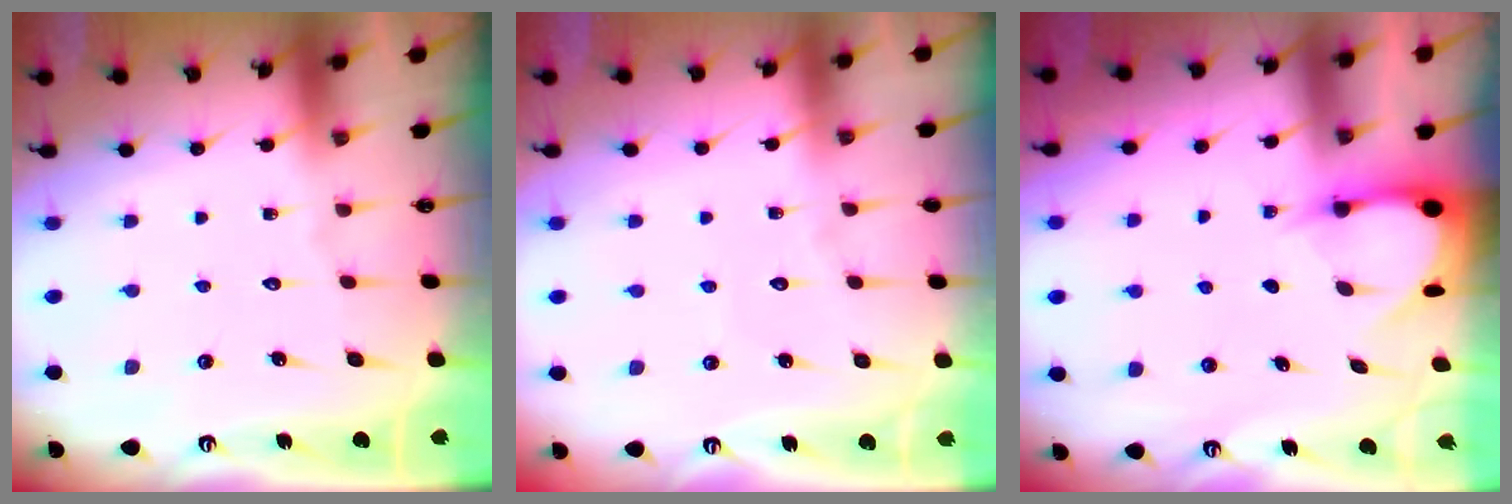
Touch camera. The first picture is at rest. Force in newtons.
{"total": 2.3, "press": 2.3, "slide": 0.2}
{"total": 3.4, "press": 3.4, "slide": 0.4}